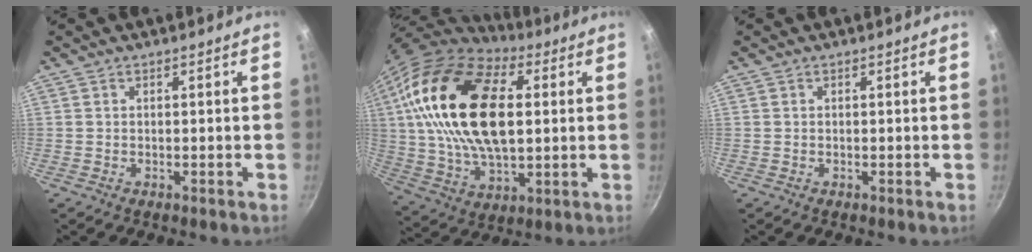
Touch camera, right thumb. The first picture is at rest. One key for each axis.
{"total": 25.8, "fx": 5.0, "fy": 14.5, "fz": 20.7, "tx": -0.365, "ty": -0.004, "tz": 0.084}
{"total": 0.0}